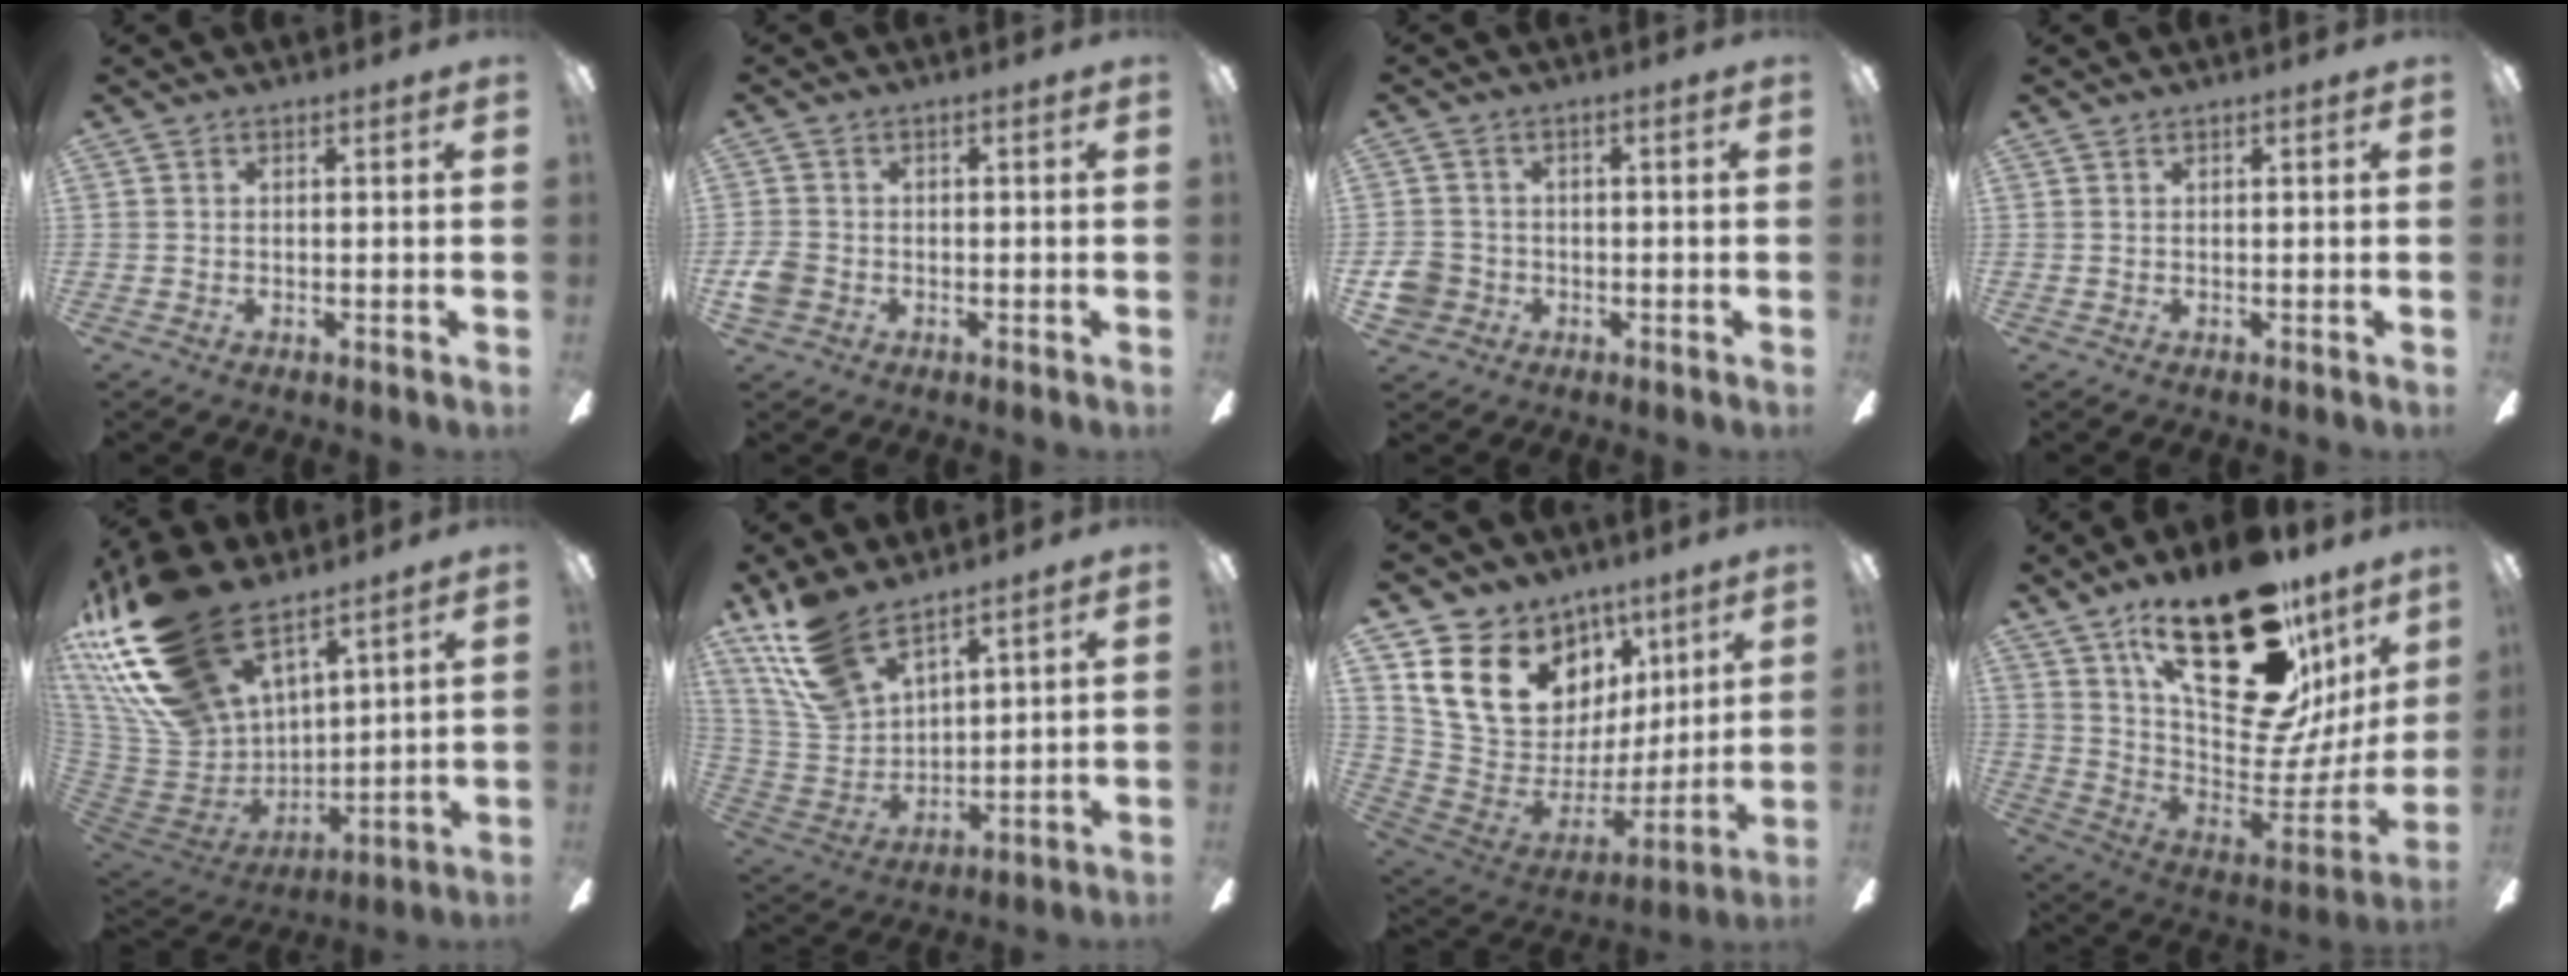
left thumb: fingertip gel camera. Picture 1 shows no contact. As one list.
[{"total": 3.8, "force": [-1.3, 3.1, 1.9], "torque": [-0.041, 0.005, -0.025]}, {"total": 5.7, "force": [-1.5, 5.2, 2.0], "torque": [-0.057, 0.009, -0.028]}, {"total": 0.0}, {"total": 27.4, "force": [18.7, 14.5, 13.8], "torque": [-0.292, -0.113, 0.356]}, {"total": 15.4, "force": [11.8, 6.5, 7.4], "torque": [-0.182, -0.049, 0.225]}, {"total": 19.2, "force": [10.1, 13.3, 9.5], "torque": [-0.175, -0.042, 0.197]}, {"total": 30.2, "force": [17.1, 13.3, 21.1], "torque": [-0.297, -0.117, 0.309]}]